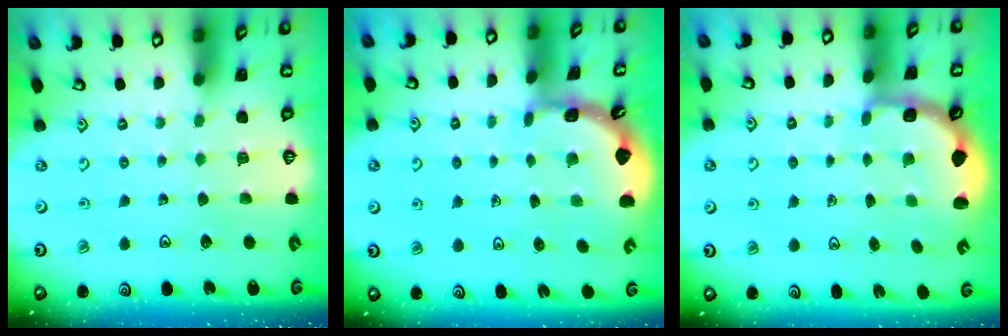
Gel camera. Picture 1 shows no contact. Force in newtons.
{"total": 1.8, "press": 1.8, "slide": 0.1}
{"total": 3.0, "press": 2.0, "slide": 2.2}